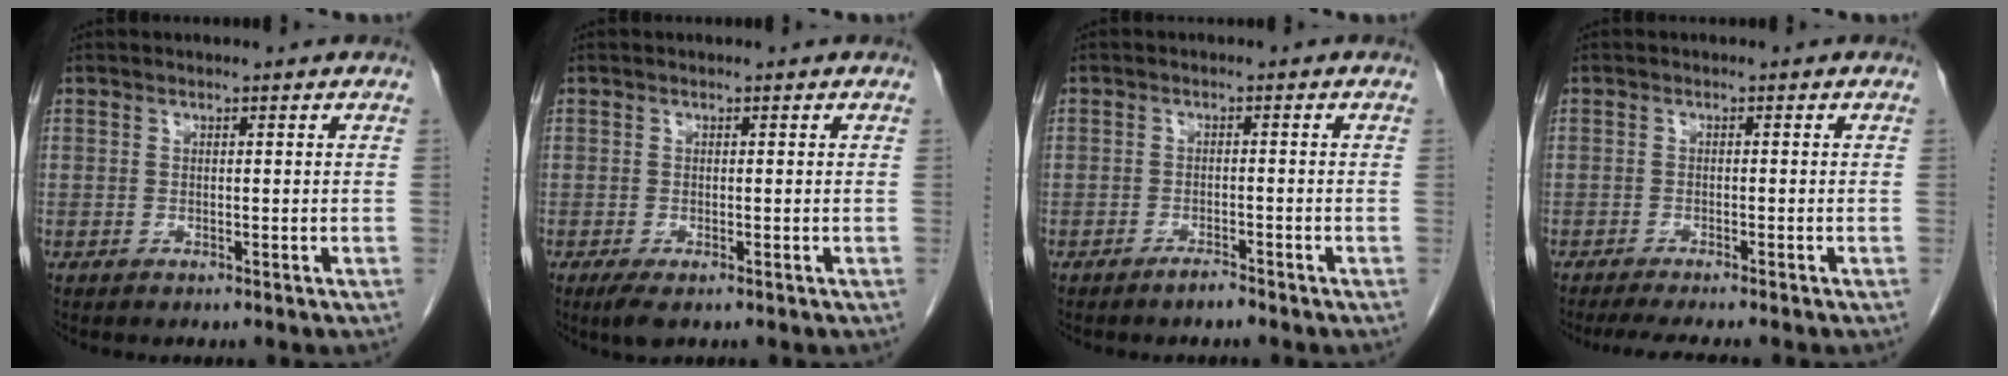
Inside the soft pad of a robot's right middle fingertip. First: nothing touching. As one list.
[{"total": 2.1, "force": [-1.3, 0.7, 1.6], "torque": [-0.031, -0.006, -0.018]}, {"total": 1.7, "force": [-1.5, 0.2, 0.7], "torque": [-0.014, -0.001, -0.026]}, {"total": 5.9, "force": [-5.0, 0.4, 3.1], "torque": [-0.039, -0.012, -0.076]}]